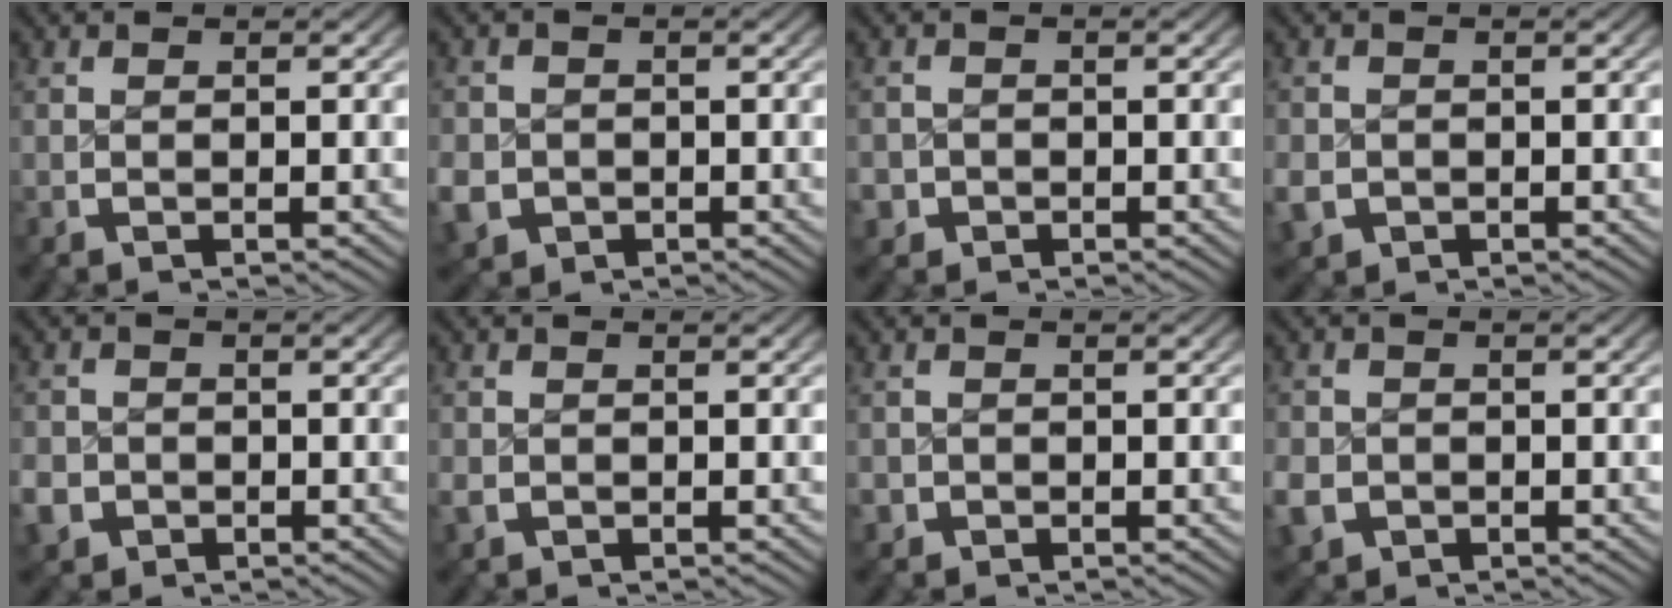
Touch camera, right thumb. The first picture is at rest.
{"total": 4.8, "force": [-1.8, 4.1, 1.6], "torque": [-0.047, -0.027, -0.022]}
{"total": 2.8, "force": [-1.4, 2.4, 0.4], "torque": [-0.015, -0.016, -0.020]}
{"total": 3.1, "force": [-1.2, 2.7, 0.9], "torque": [-0.029, -0.018, -0.015]}
{"total": 4.2, "force": [-1.9, 3.6, 1.1], "torque": [-0.034, -0.021, -0.027]}
{"total": 1.3, "force": [-0.5, 1.2, 0.4], "torque": [-0.010, -0.005, -0.009]}
{"total": 1.7, "force": [-0.8, 1.5, 0.2], "torque": [-0.007, -0.010, -0.012]}
{"total": 4.0, "force": [-1.6, 3.5, 1.2], "torque": [-0.038, -0.021, -0.020]}